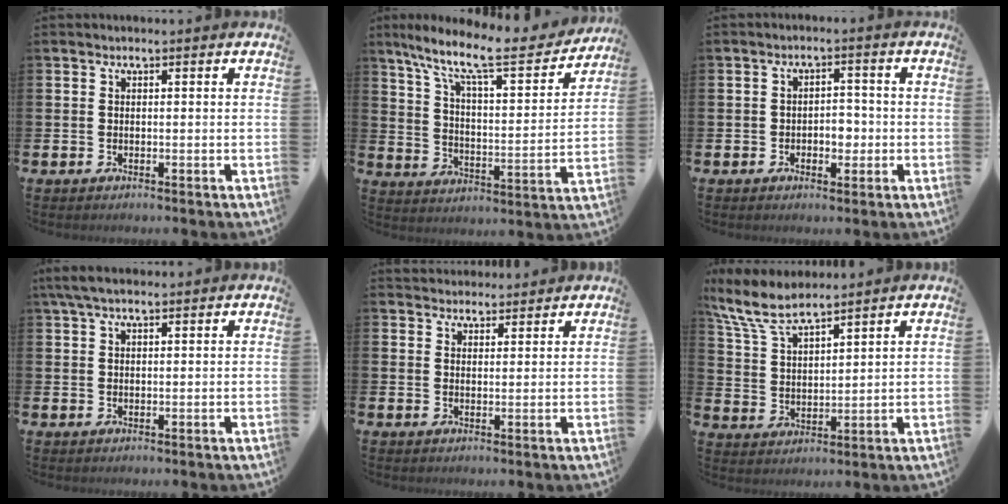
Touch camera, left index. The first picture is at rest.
{"total": 10.7, "force": [8.7, 2.1, 5.9], "torque": [-0.134, -0.059, 0.141]}
{"total": 2.7, "force": [-0.8, 2.0, 1.6], "torque": [-0.022, 0.002, -0.022]}
{"total": 3.5, "force": [2.7, 1.0, 2.0], "torque": [-0.042, -0.002, 0.049]}
{"total": 2.9, "force": [2.8, 0.9, -0.3], "torque": [0.001, -0.011, 0.051]}
{"total": 7.4, "force": [6.7, 1.2, 2.8], "torque": [-0.082, -0.024, 0.123]}